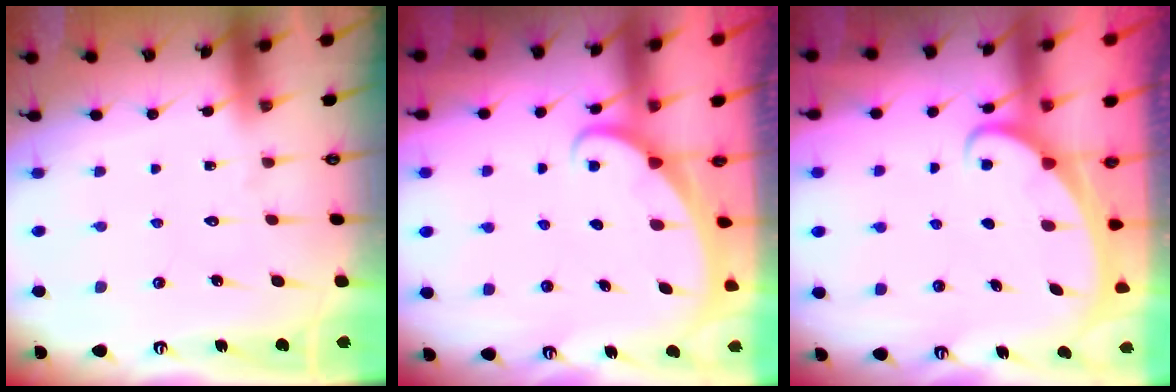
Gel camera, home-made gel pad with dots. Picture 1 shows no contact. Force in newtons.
{"total": 1.9, "press": 1.9, "slide": 0.1}
{"total": 2.1, "press": 2.0, "slide": 0.3}